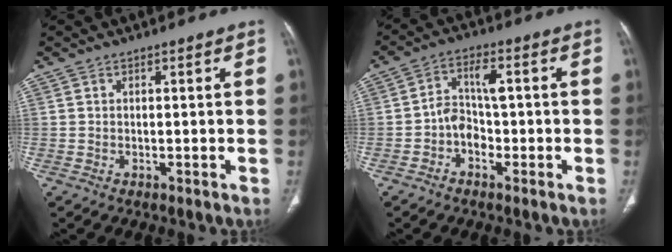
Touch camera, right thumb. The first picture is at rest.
{"total": 5.8, "force": [-1.6, 3.9, 3.9], "torque": [-0.064, 0.026, -0.037]}